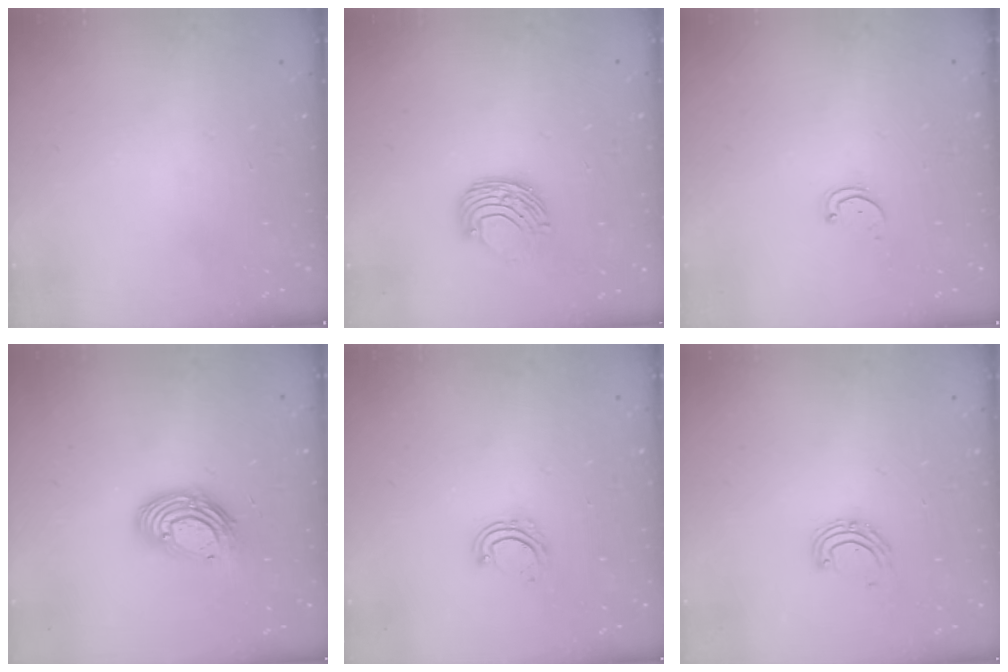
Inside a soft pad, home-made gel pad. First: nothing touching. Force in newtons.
{"total": 8.0, "press": 7.9, "slide": 0.4}
{"total": 1.6, "press": 1.6, "slide": 0.4}
{"total": 11.2, "press": 11.2, "slide": 1.0}
{"total": 6.0, "press": 5.8, "slide": 1.6}
{"total": 6.0, "press": 5.9, "slide": 1.1}